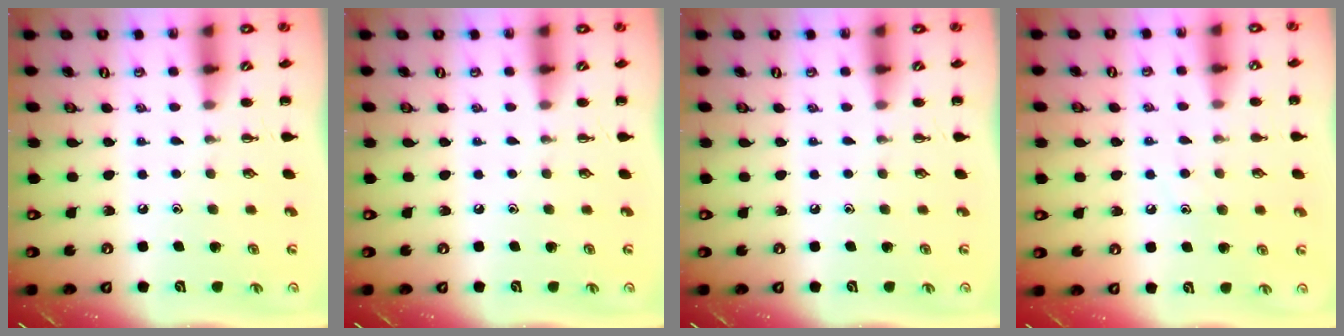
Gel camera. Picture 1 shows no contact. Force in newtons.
{"total": 0.0}
{"total": 0.0}
{"total": 6.5, "press": 6.3, "slide": 1.2}